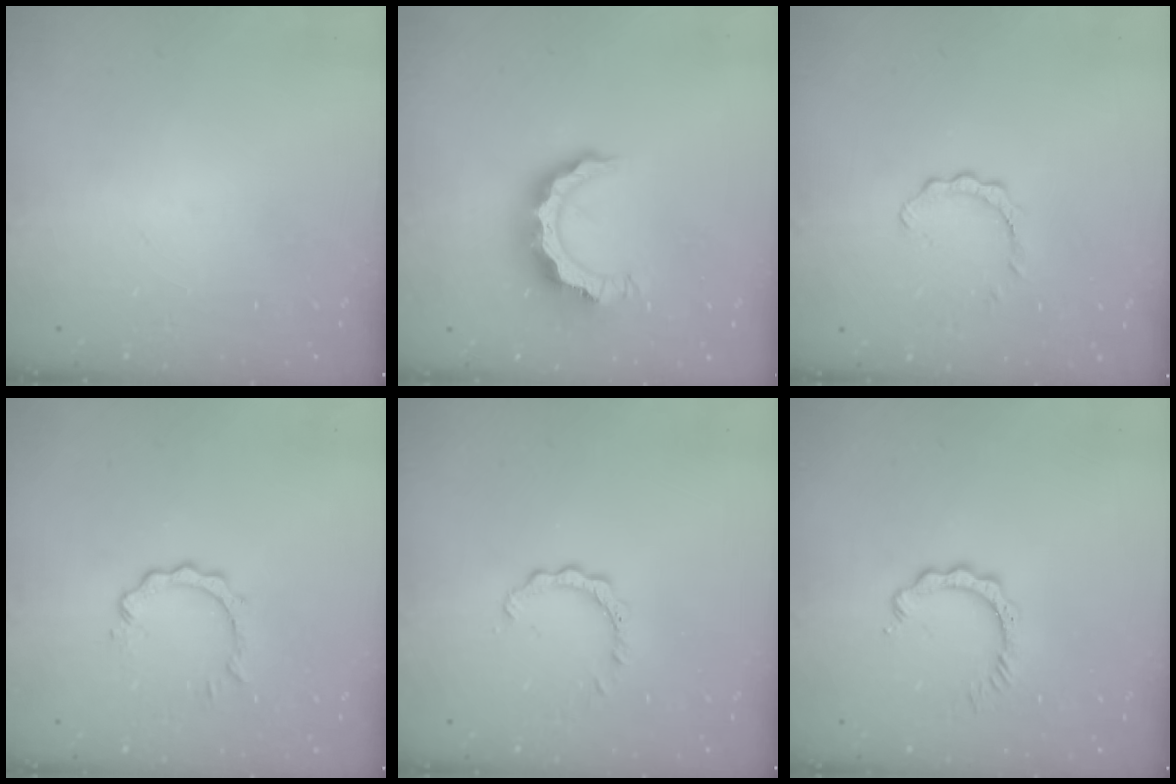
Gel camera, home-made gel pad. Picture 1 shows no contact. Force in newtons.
{"total": 11.3, "press": 11.3, "slide": 1.0}
{"total": 2.4, "press": 2.4, "slide": 0.3}
{"total": 3.4, "press": 3.4, "slide": 0.5}
{"total": 3.0, "press": 3.0, "slide": 0.1}
{"total": 4.3, "press": 4.3, "slide": 0.2}